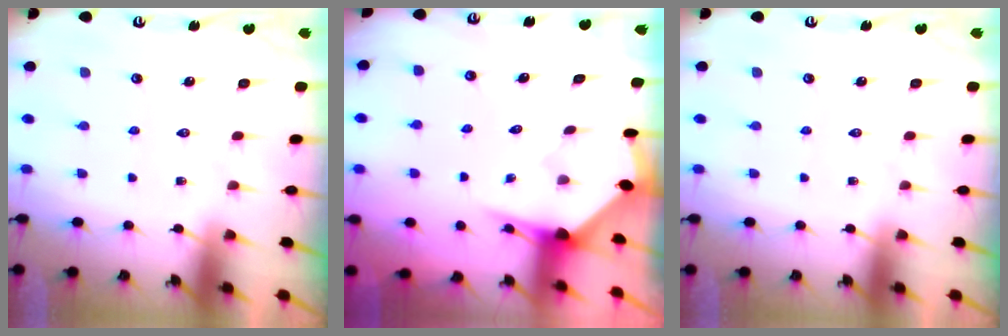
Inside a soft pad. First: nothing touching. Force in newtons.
{"total": 3.3, "press": 3.3, "slide": 0.3}
{"total": 0.0}